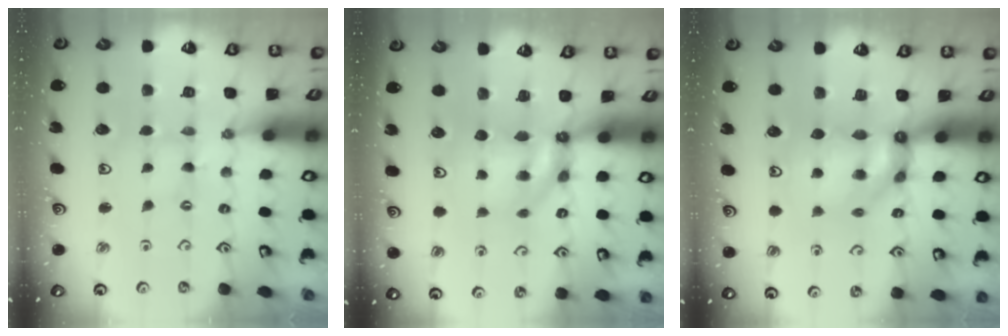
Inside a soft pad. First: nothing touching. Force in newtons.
{"total": 6.5, "press": 6.5, "slide": 0.5}
{"total": 9.6, "press": 9.6, "slide": 1.0}